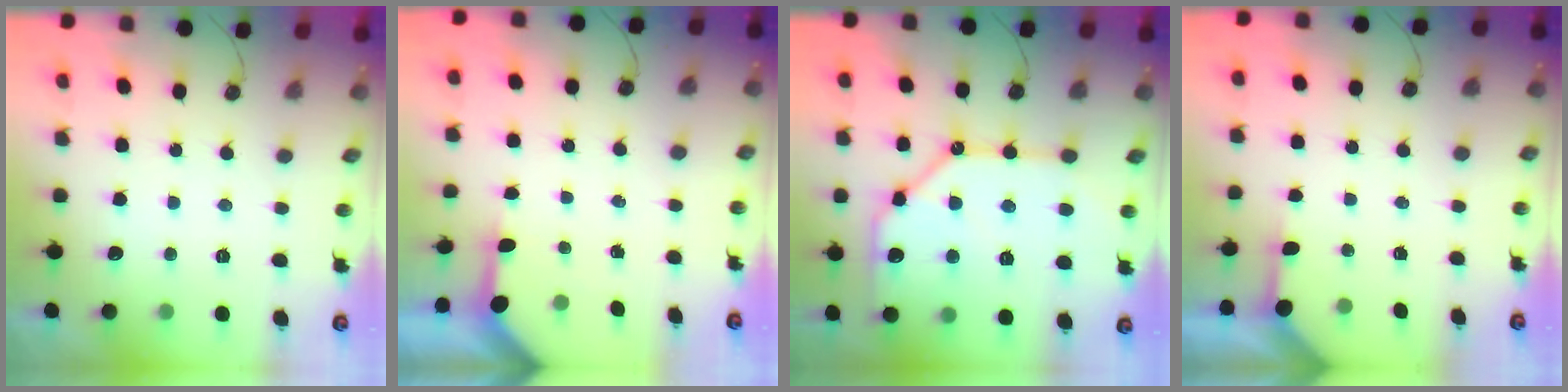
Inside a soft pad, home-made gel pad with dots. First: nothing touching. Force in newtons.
{"total": 3.3, "press": 3.3, "slide": 0.3}
{"total": 17.7, "press": 17.6, "slide": 2.0}
{"total": 3.1, "press": 3.0, "slide": 0.3}